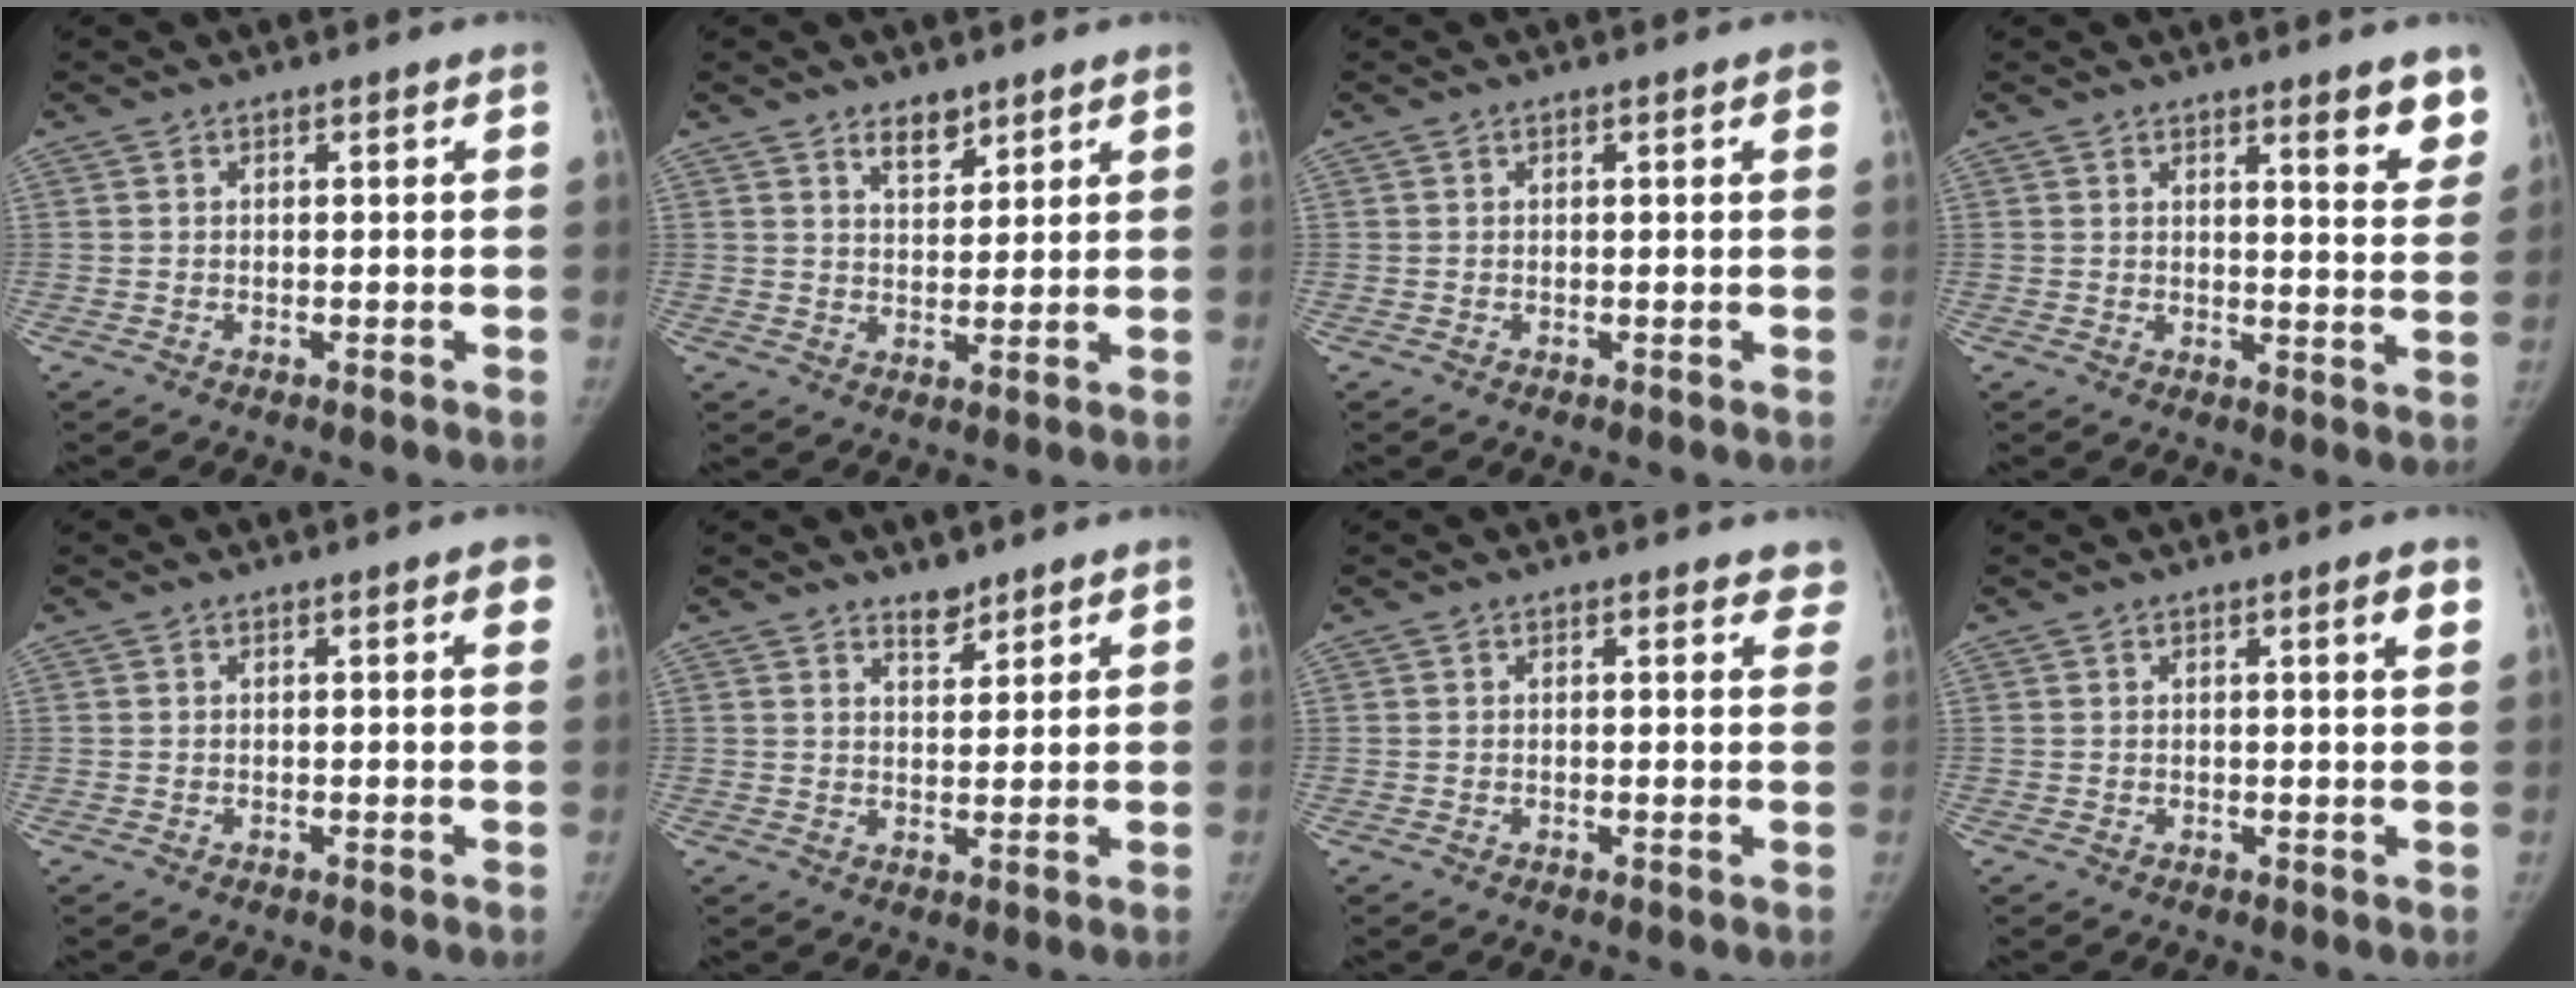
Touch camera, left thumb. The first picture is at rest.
{"total": 4.1, "force": [3.1, 2.1, 1.8], "torque": [-0.010, -0.024, 0.053]}
{"total": 1.2, "force": [0.5, 0.3, 1.0], "torque": [-0.013, 0.001, 0.004]}
{"total": 7.5, "force": [5.0, 1.7, 5.3], "torque": [-0.043, -0.032, 0.061]}
{"total": 2.0, "force": [1.0, 0.5, 1.7], "torque": [-0.013, -0.001, 0.008]}
{"total": 3.0, "force": [2.6, 1.3, 0.9], "torque": [-0.001, -0.021, 0.042]}
{"total": 3.8, "force": [3.2, 1.5, 1.3], "torque": [0.017, -0.012, 0.022]}
{"total": 2.7, "force": [1.5, 0.2, 2.2], "torque": [-0.028, -0.007, 0.019]}